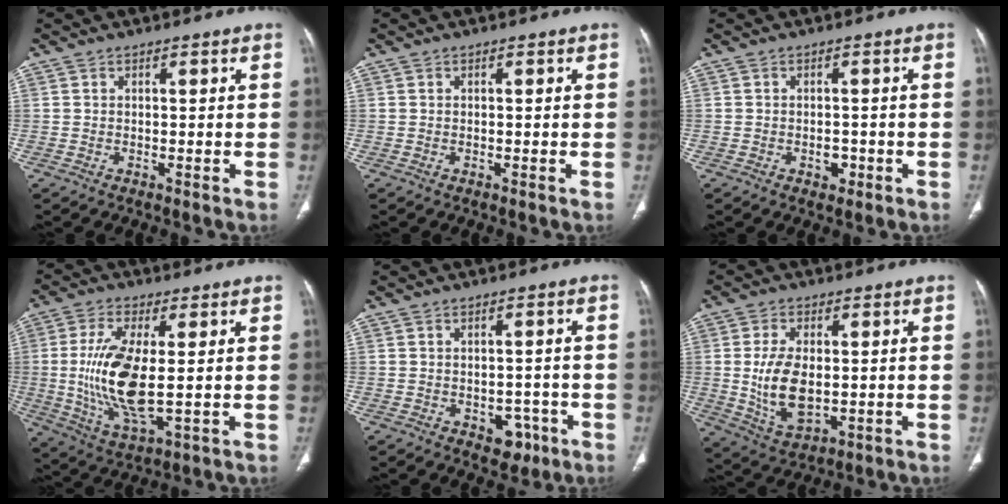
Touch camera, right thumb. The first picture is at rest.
{"total": 0.0}
{"total": 2.4, "force": [-1.0, 1.7, 1.4], "torque": [-0.009, 0.005, -0.009]}
{"total": 14.2, "force": [0.0, 5.3, 13.2], "torque": [-0.278, -0.018, 0.008]}
{"total": 4.3, "force": [-1.8, 3.1, 2.5], "torque": [-0.008, 0.008, -0.014]}
{"total": 10.7, "force": [-0.1, 6.0, 8.9], "torque": [-0.163, -0.011, 0.011]}